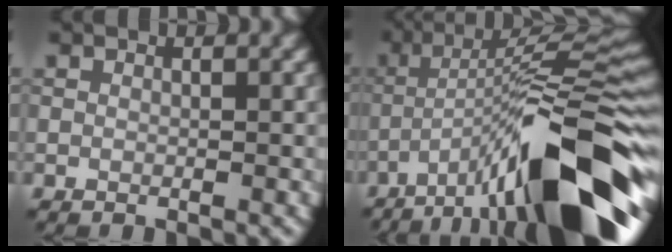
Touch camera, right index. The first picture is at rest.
{"total": 16.3, "force": [-8.4, 4.0, 13.4], "torque": [-0.204, 0.024, -0.135]}